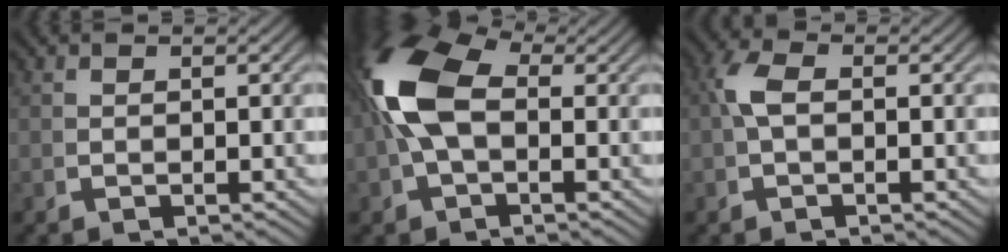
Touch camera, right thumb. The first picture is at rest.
{"total": 8.2, "force": [1.0, 5.1, 6.3], "torque": [-0.135, 0.011, 0.017]}
{"total": 2.0, "force": [0.2, 0.8, 1.8], "torque": [-0.046, 0.000, 0.008]}